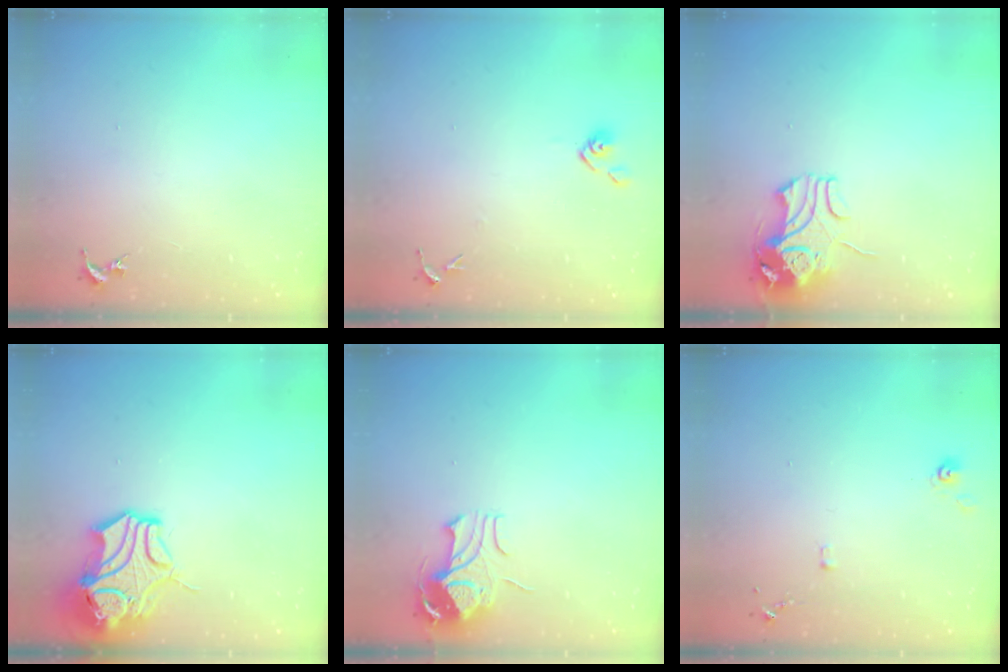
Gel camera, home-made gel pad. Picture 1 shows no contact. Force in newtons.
{"total": 5.9, "press": 5.9, "slide": 0.5}
{"total": 9.4, "press": 9.3, "slide": 1.5}
{"total": 13.4, "press": 13.3, "slide": 2.0}
{"total": 9.6, "press": 9.6, "slide": 1.1}
{"total": 4.8, "press": 4.8, "slide": 0.3}